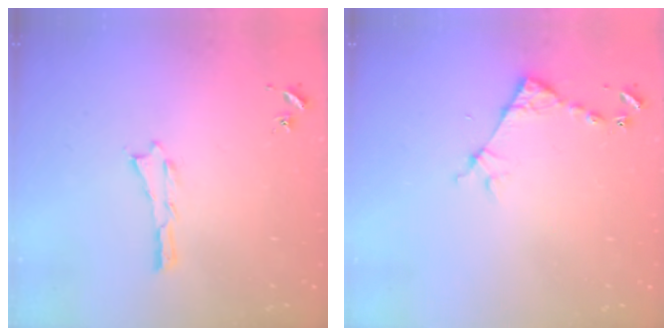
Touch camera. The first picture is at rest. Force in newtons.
{"total": 3.8, "press": 3.8, "slide": 0.4}